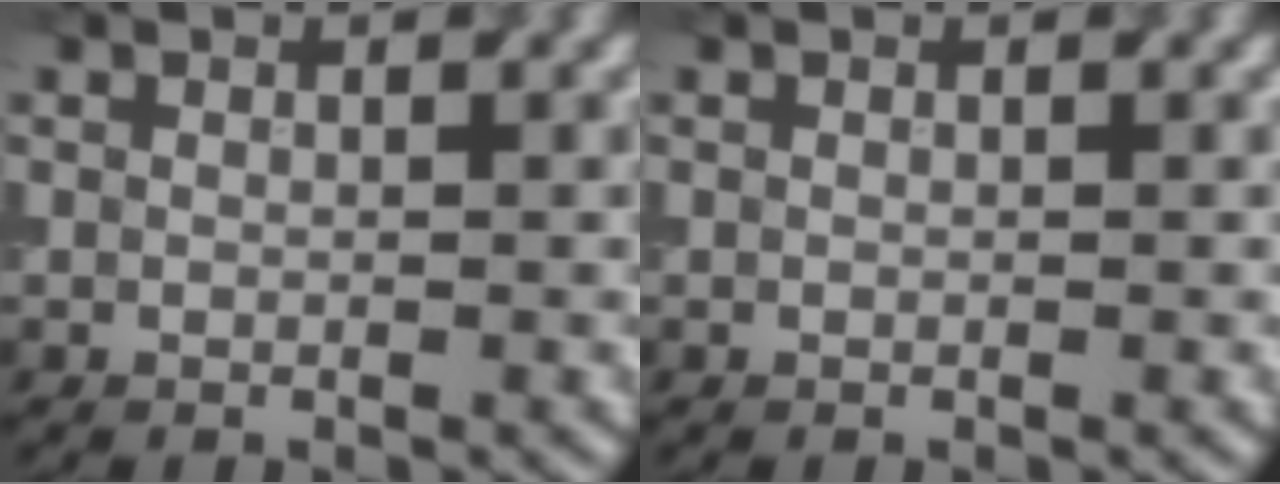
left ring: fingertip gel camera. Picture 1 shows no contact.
{"total": 0.0}